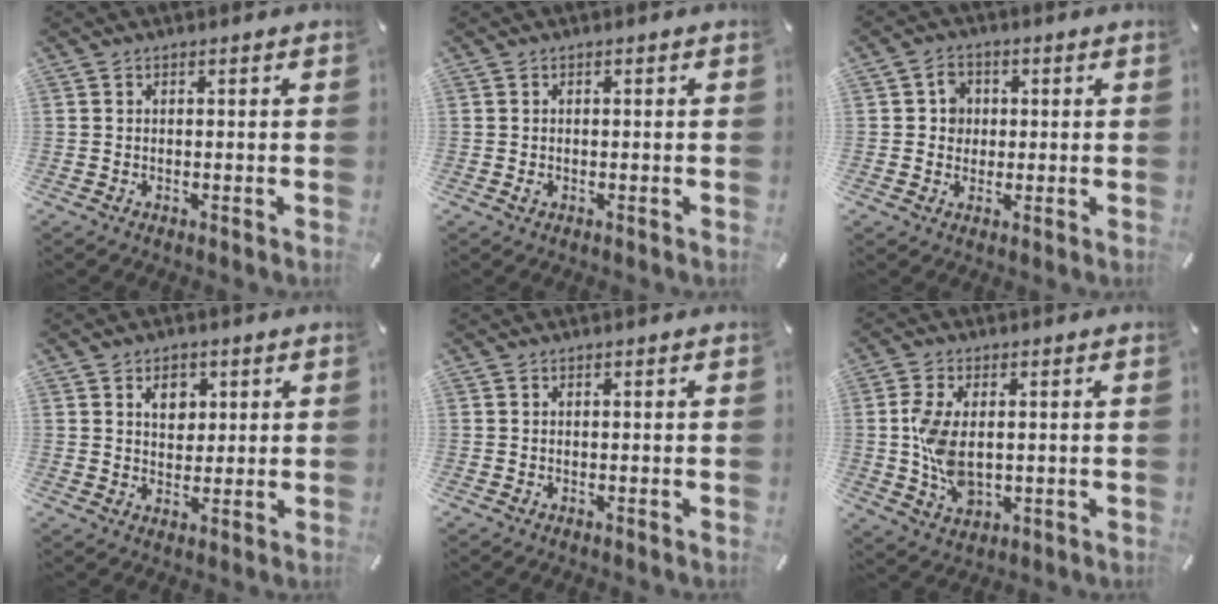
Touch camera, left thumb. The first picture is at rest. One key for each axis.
{"total": 0.8, "fx": -0.2, "fy": 0.6, "fz": 0.5, "tx": -0.010, "ty": 0.000, "tz": -0.004}
{"total": 4.6, "fx": 0.6, "fy": 4.3, "fz": 1.6, "tx": -0.023, "ty": 0.006, "tz": 0.005}
{"total": 5.3, "fx": 2.1, "fy": 4.2, "fz": 2.6, "tx": -0.024, "ty": -0.007, "tz": 0.028}
{"total": 0.0}
{"total": 9.5, "fx": 0.2, "fy": 5.8, "fz": 7.4, "tx": -0.167, "ty": -0.002, "tz": 0.001}